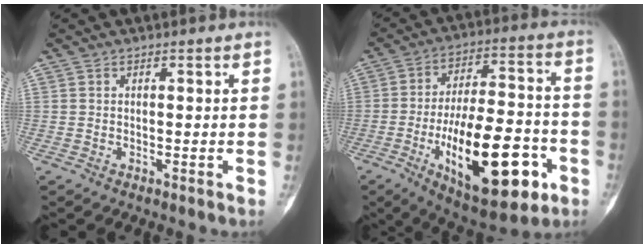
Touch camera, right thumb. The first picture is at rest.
{"total": 23.6, "force": [-8.2, 9.8, 19.9], "torque": [-0.309, 0.024, -0.117]}